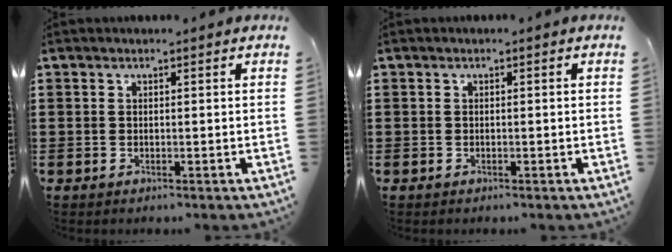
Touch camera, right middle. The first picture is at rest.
{"total": 0.0}